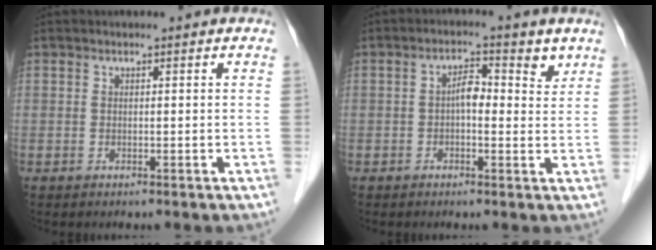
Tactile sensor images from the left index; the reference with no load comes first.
{"total": 4.5, "force": [1.3, 2.2, 3.7], "torque": [-0.056, 0.018, 0.014]}